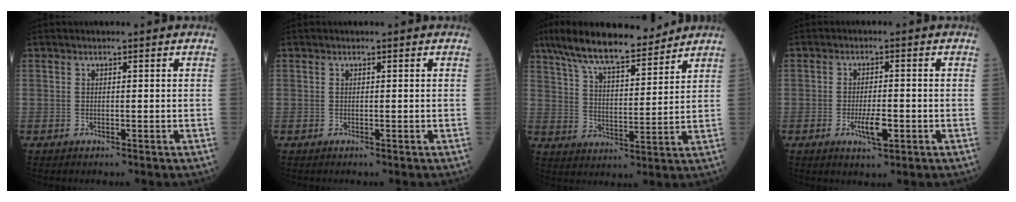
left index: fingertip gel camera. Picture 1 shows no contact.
{"total": 0.0}
{"total": 13.9, "force": [11.7, 2.7, 7.0], "torque": [-0.124, 0.017, 0.204]}
{"total": 4.1, "force": [-1.6, 1.0, 3.7], "torque": [-0.070, -0.001, -0.023]}